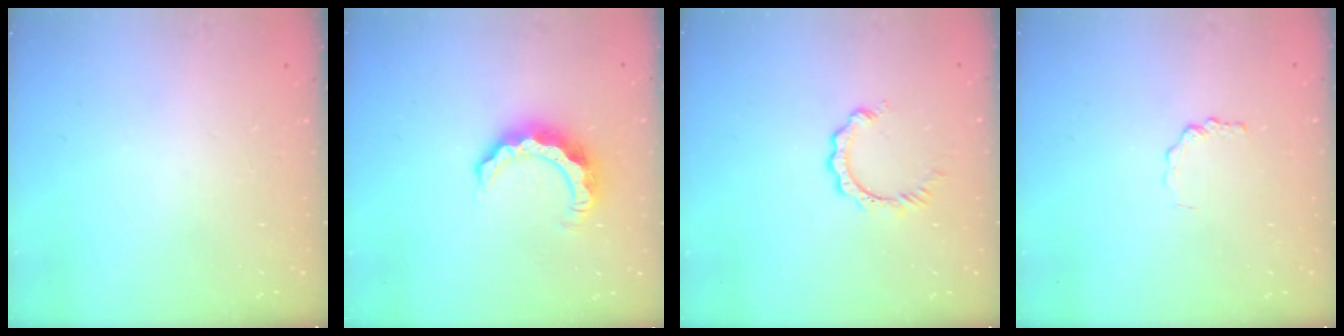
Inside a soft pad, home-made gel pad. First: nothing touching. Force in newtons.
{"total": 8.3, "press": 8.3, "slide": 0.6}
{"total": 2.8, "press": 2.7, "slide": 0.4}
{"total": 1.4, "press": 1.4, "slide": 0.2}